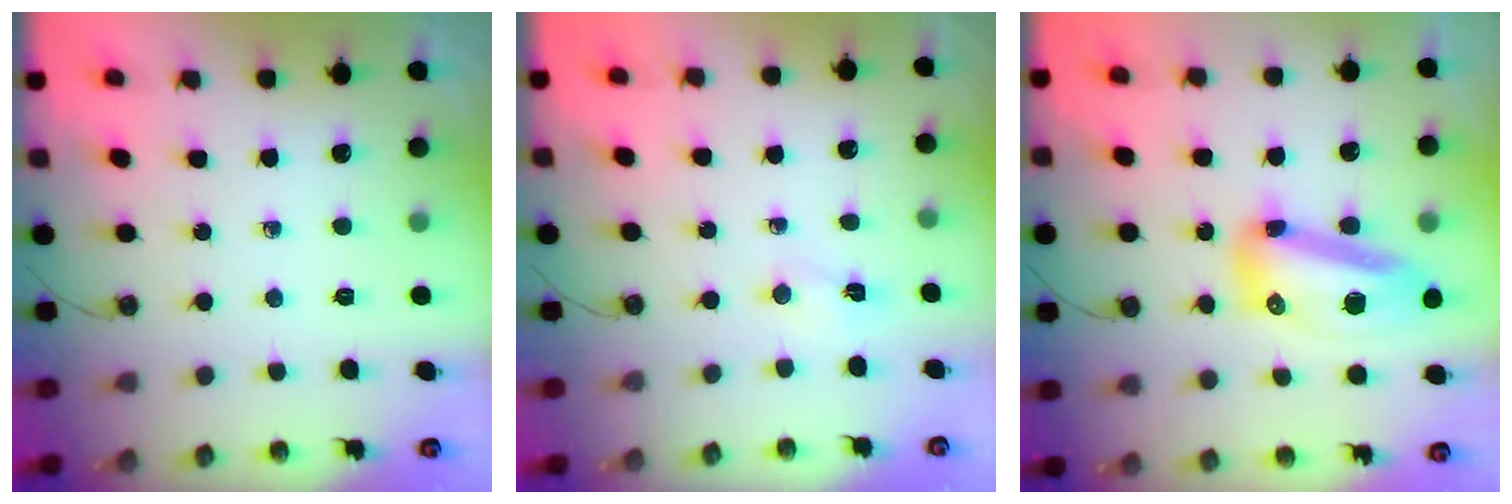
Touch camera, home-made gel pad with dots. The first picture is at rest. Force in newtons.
{"total": 4.0, "press": 1.2, "slide": 3.8}
{"total": 15.9, "press": 15.5, "slide": 3.6}